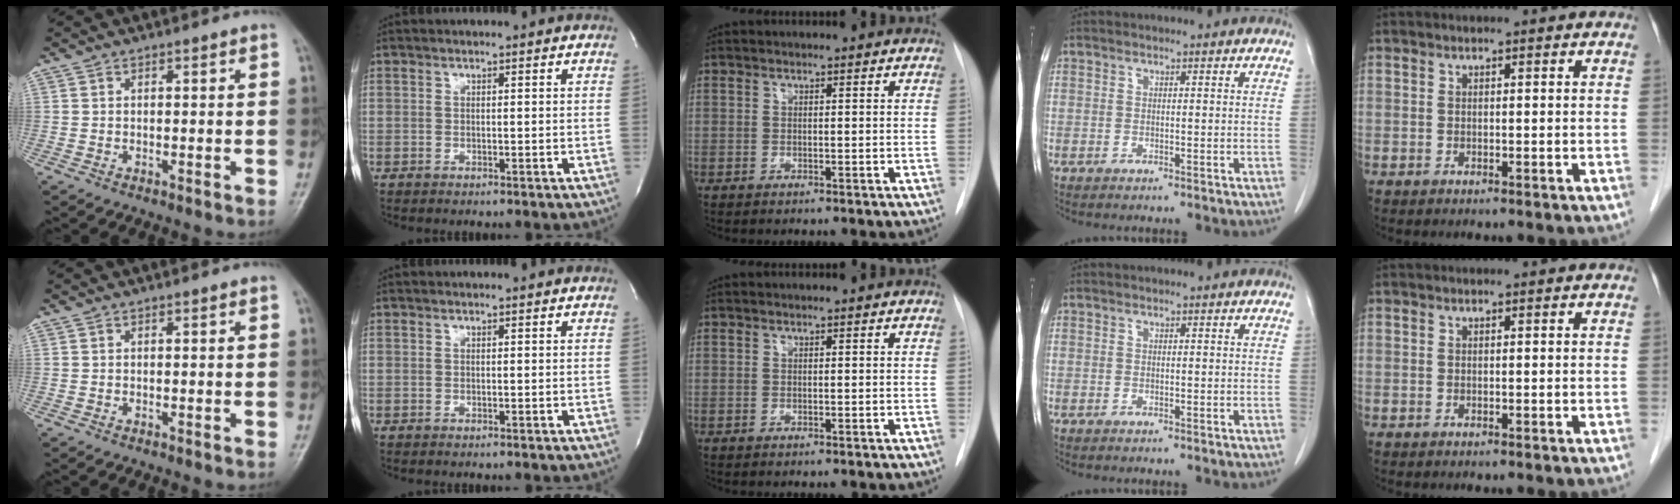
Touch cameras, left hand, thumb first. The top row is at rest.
{}